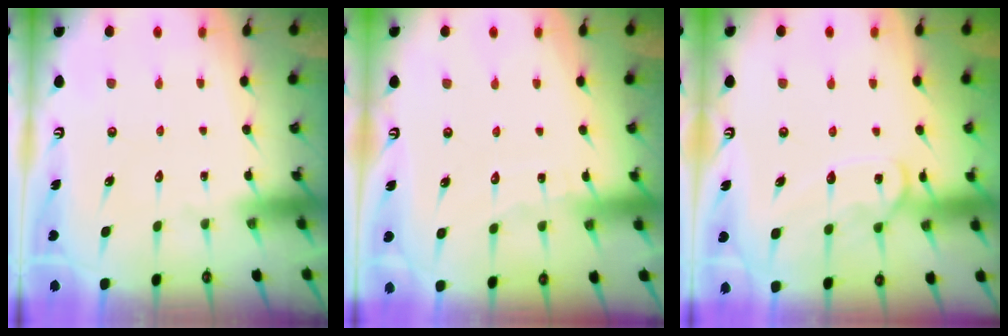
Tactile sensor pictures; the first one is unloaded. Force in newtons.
{"total": 4.6, "press": 4.6, "slide": 0.5}
{"total": 12.1, "press": 12.1, "slide": 1.0}